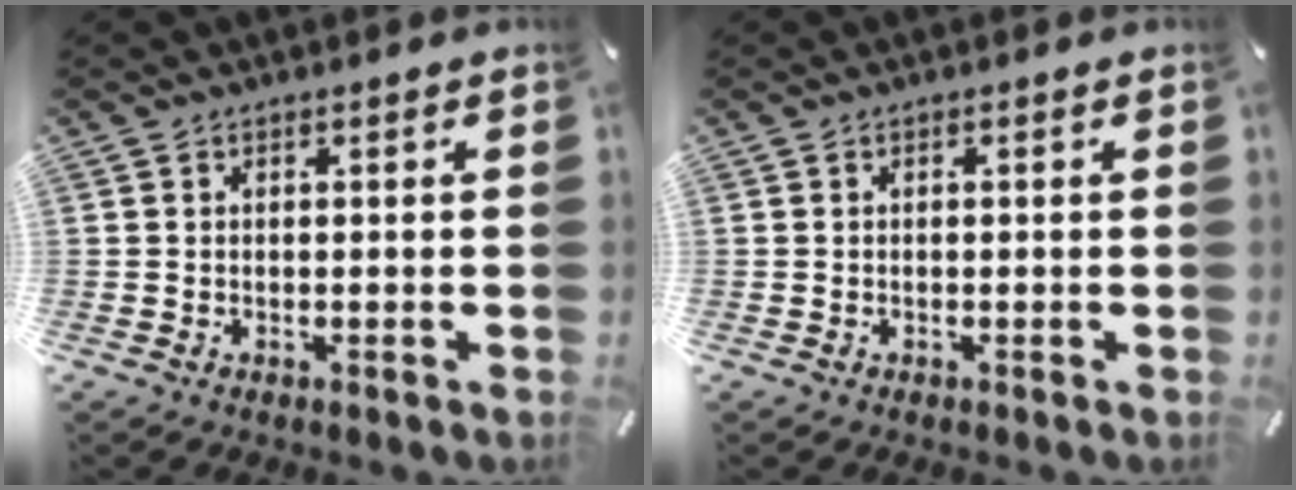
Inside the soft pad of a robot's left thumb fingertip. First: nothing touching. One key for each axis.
{"total": 0.5, "fx": -0.1, "fy": 0.1, "fz": 0.5, "tx": -0.009, "ty": 0.000, "tz": -0.001}